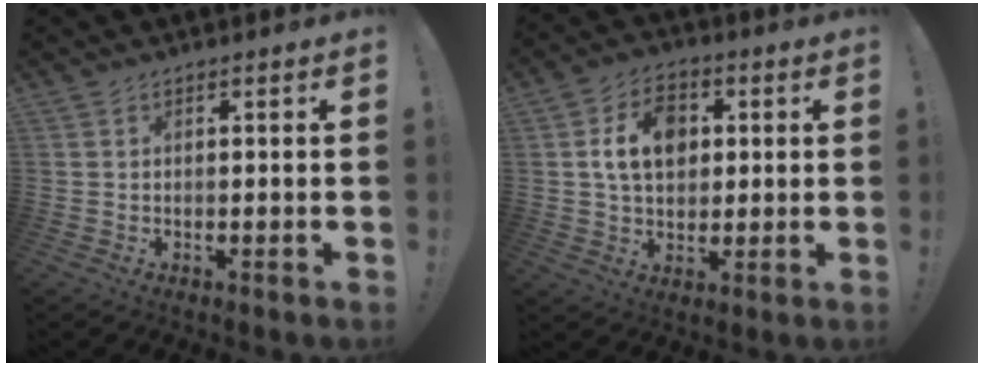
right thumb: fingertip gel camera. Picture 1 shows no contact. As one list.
[{"total": 11.3, "force": [2.3, 8.3, 7.4], "torque": [-0.106, 0.010, 0.044]}]